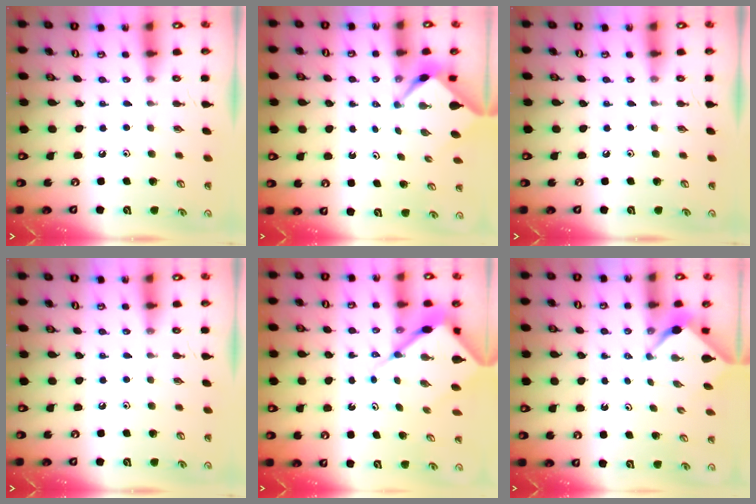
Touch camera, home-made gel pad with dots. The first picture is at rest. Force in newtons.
{"total": 2.6, "press": 2.6, "slide": 0.3}
{"total": 0.0}
{"total": 0.0}
{"total": 9.4, "press": 9.3, "slide": 0.9}
{"total": 2.5, "press": 2.5, "slide": 0.3}